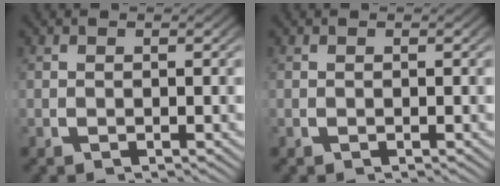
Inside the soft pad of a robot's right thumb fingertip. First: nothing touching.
{"total": 0.0}